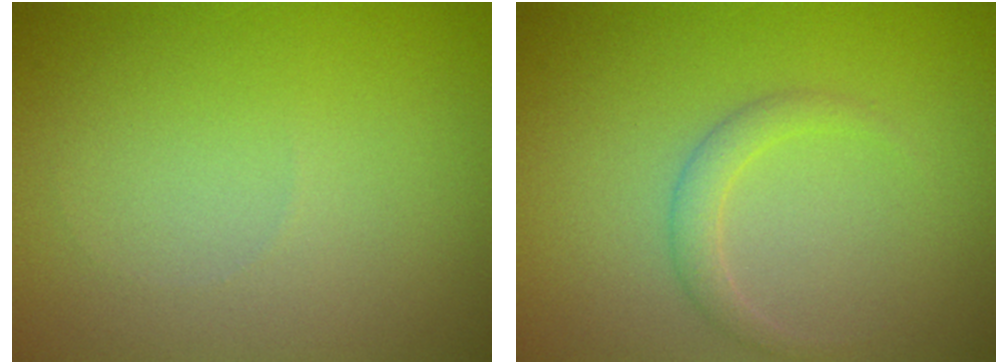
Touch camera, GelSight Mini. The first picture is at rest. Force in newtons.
{"total": 1.5, "press": 1.5, "slide": 0.0}